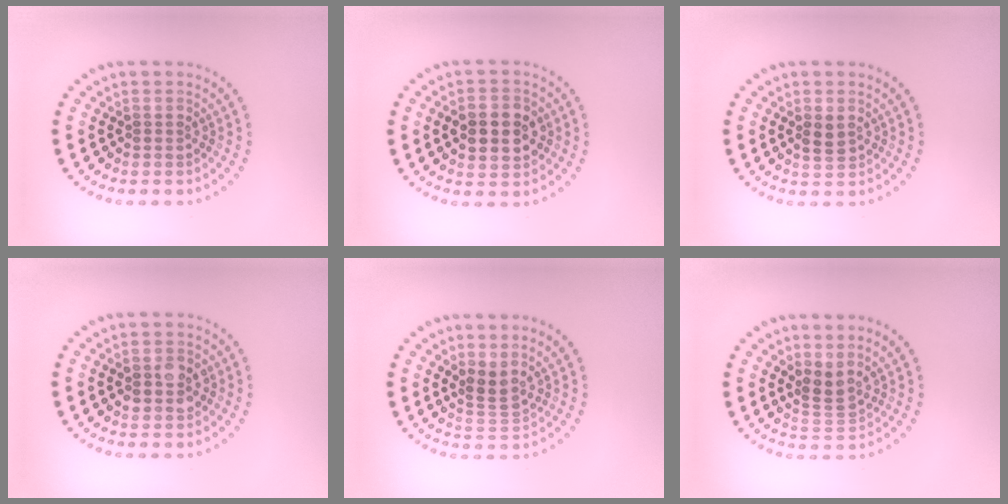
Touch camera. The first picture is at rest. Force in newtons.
{"total": 4.5, "press": 4.5, "slide": 0.1}
{"total": 1.6, "press": 1.6, "slide": 0.4}
{"total": 2.7, "press": 2.7, "slide": 0.2}
{"total": 2.2, "press": 1.6, "slide": 1.6}
{"total": 2.2, "press": 1.6, "slide": 1.6}